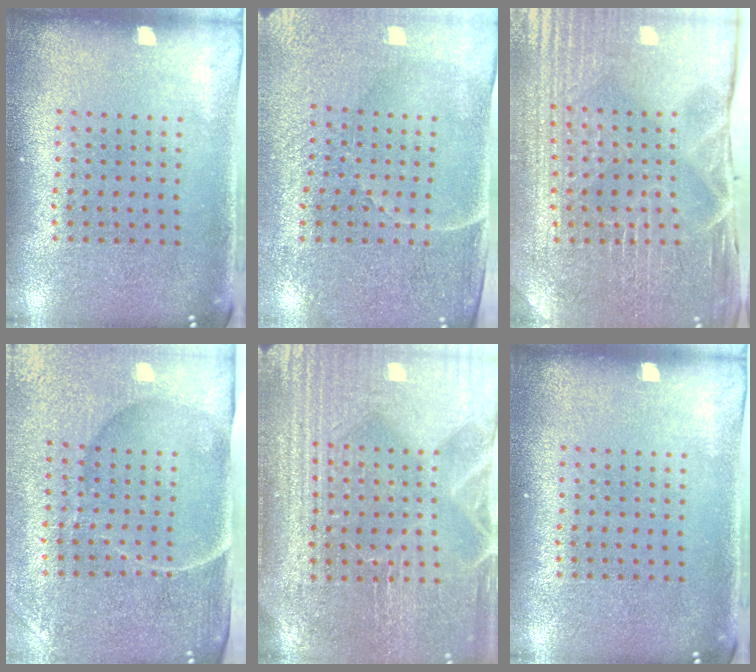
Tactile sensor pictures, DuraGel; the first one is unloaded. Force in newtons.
{"total": 3.4, "press": 3.2, "slide": 1.0}
{"total": 4.0, "press": 4.0, "slide": 0.5}
{"total": 4.6, "press": 4.0, "slide": 2.3}
{"total": 4.1, "press": 3.9, "slide": 1.4}
{"total": 0.0}